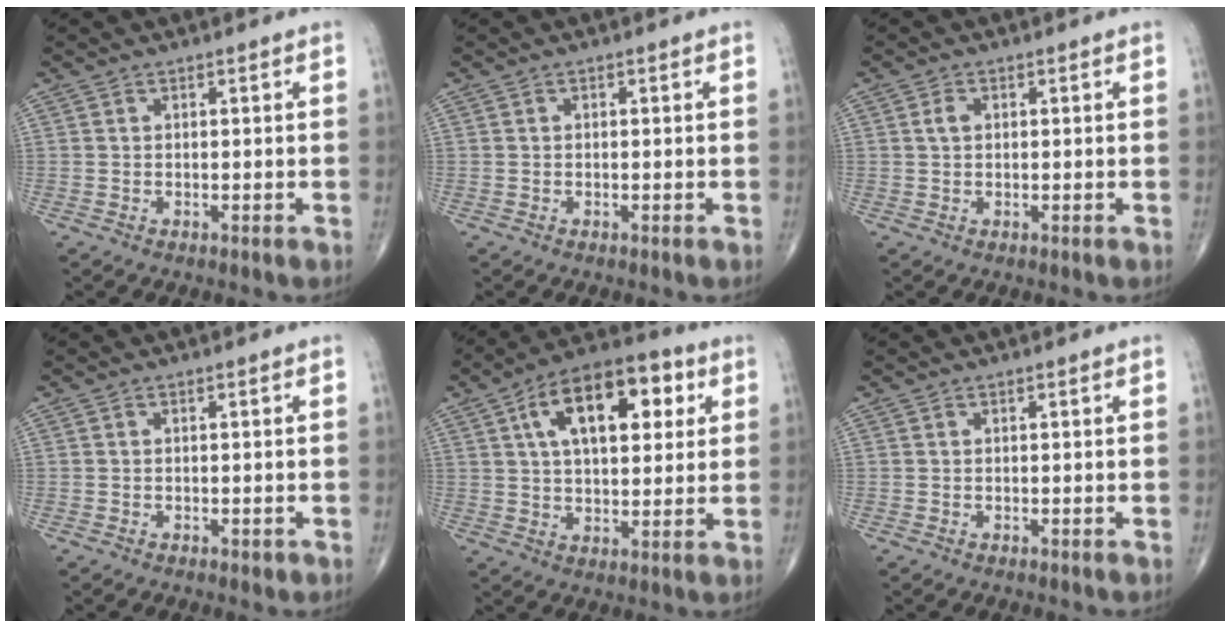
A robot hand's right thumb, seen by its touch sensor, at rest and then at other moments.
{"total": 0.0}
{"total": 1.8, "force": [0.4, 1.2, 1.3], "torque": [-0.023, 0.005, 0.006]}
{"total": 0.9, "force": [-0.4, 0.5, 0.6], "torque": [-0.007, -0.002, -0.005]}
{"total": 17.7, "force": [5.8, 9.1, 13.9], "torque": [-0.189, 0.009, 0.087]}
{"total": 0.0}